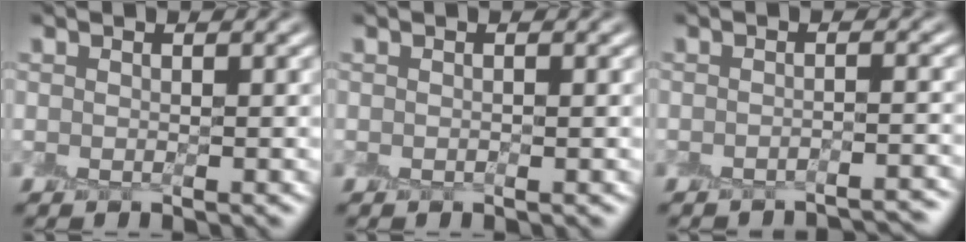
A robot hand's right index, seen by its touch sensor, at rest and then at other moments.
{"total": 0.0}
{"total": 3.1, "force": [-3.1, 0.0, 0.5], "torque": [0.004, 0.002, -0.039]}